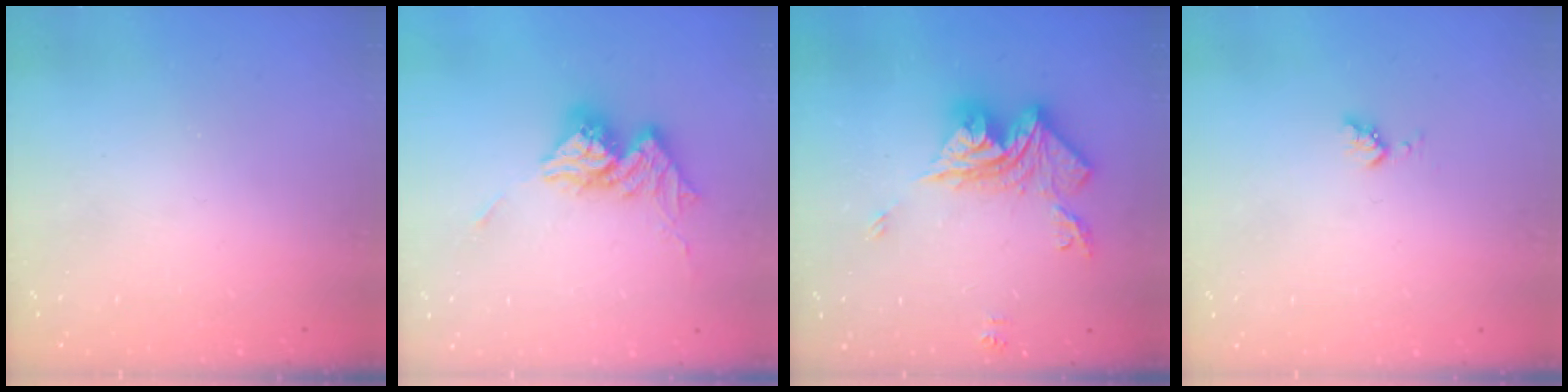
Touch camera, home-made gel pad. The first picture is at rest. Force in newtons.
{"total": 13.6, "press": 13.5, "slide": 1.6}
{"total": 13.7, "press": 13.6, "slide": 1.5}
{"total": 3.4, "press": 3.4, "slide": 0.6}